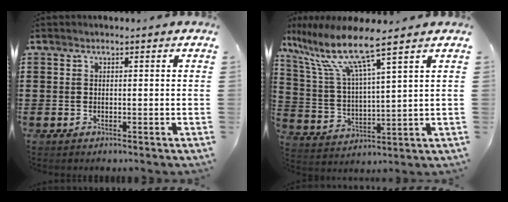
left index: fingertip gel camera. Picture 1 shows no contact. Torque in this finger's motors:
{"motor_torque": [1.38, 0.75, 0.99, 0.21]}